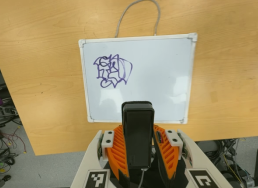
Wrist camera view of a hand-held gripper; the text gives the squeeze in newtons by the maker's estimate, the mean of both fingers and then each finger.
{"total": 4.3, "left": 3.1, "right": 5.5}